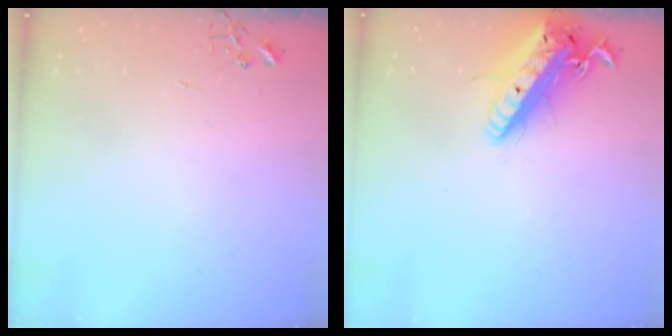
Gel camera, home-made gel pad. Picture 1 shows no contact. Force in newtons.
{"total": 20.4, "press": 20.0, "slide": 4.2}